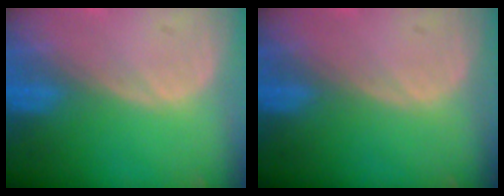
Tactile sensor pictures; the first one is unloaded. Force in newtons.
{"total": 0.0}